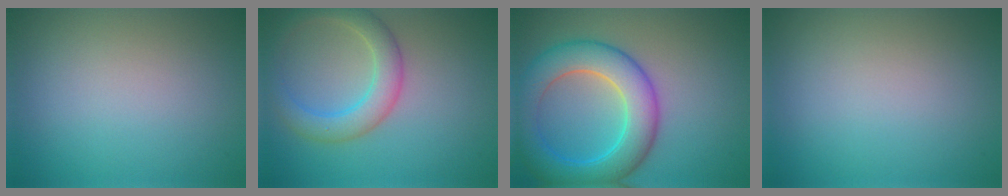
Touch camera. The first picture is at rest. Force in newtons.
{"total": 4.1, "press": 4.1, "slide": 0.0}
{"total": 7.8, "press": 7.8, "slide": 0.3}
{"total": 0.0}